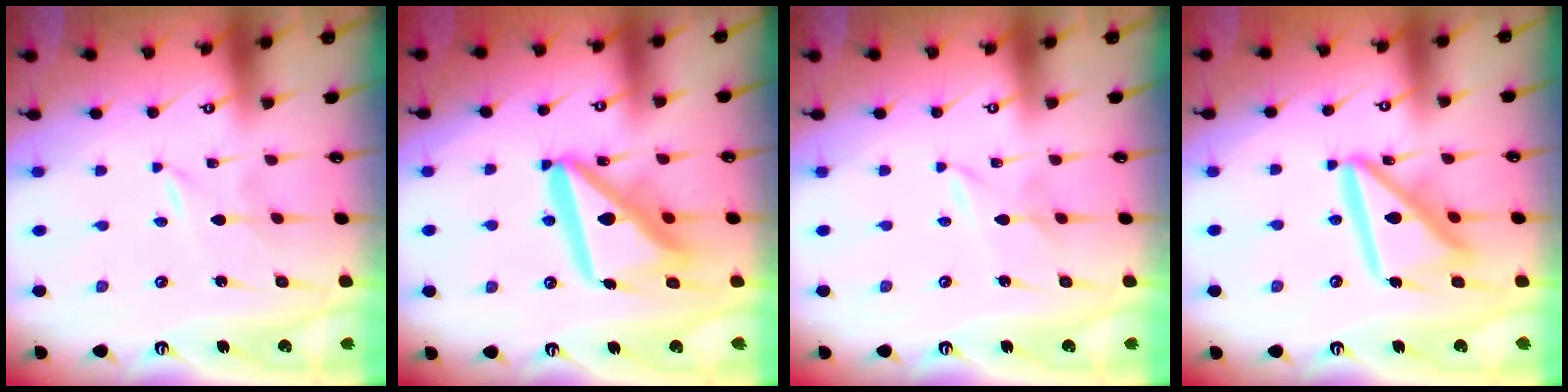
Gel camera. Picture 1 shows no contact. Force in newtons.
{"total": 18.4, "press": 18.3, "slide": 2.1}
{"total": 2.4, "press": 2.3, "slide": 0.3}
{"total": 16.0, "press": 15.9, "slide": 1.7}